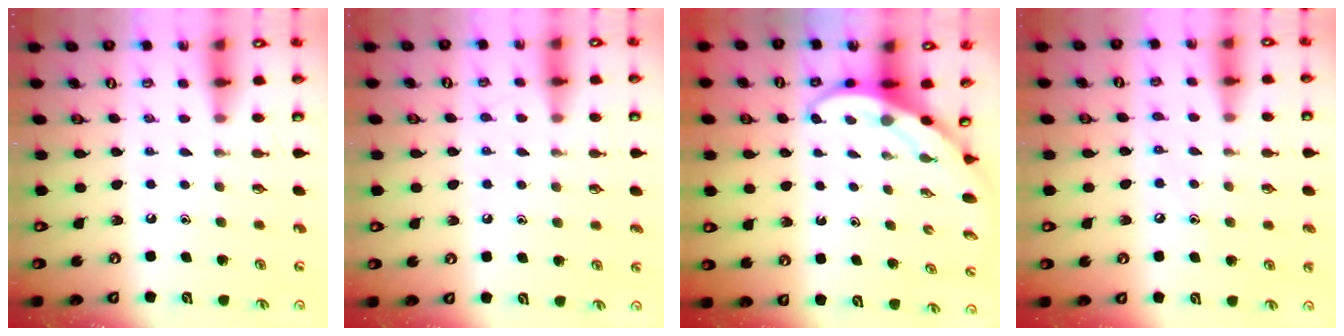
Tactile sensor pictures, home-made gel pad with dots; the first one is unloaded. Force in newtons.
{"total": 5.4, "press": 5.4, "slide": 0.7}
{"total": 3.8, "press": 3.8, "slide": 0.6}
{"total": 5.8, "press": 5.7, "slide": 0.6}